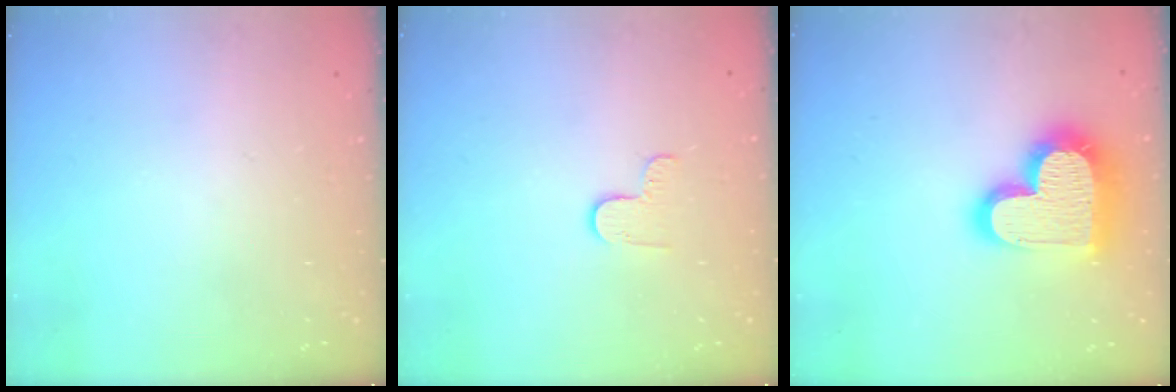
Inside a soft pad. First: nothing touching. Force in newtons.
{"total": 3.8, "press": 3.8, "slide": 0.5}
{"total": 22.2, "press": 22.1, "slide": 1.8}